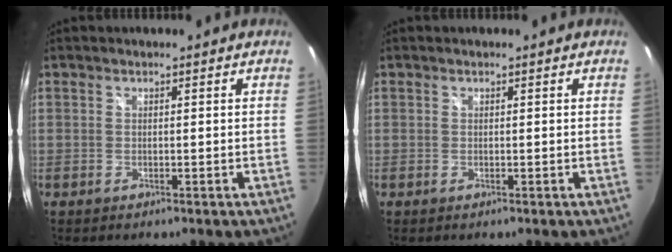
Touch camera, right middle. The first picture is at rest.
{"total": 0.0}